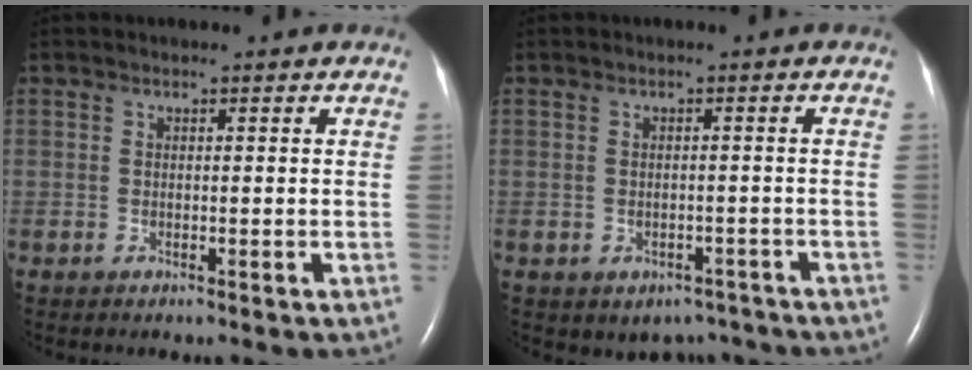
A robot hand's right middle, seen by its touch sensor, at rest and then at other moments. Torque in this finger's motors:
{"motor_torque": [-0.07, 0.06, 0.01, 0.03]}